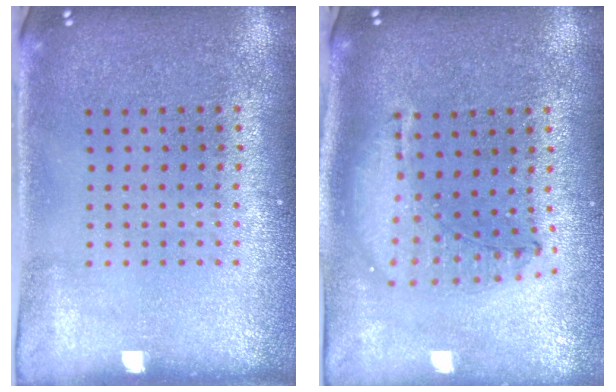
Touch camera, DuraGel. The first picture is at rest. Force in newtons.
{"total": 1.3, "press": 1.2, "slide": 0.4}